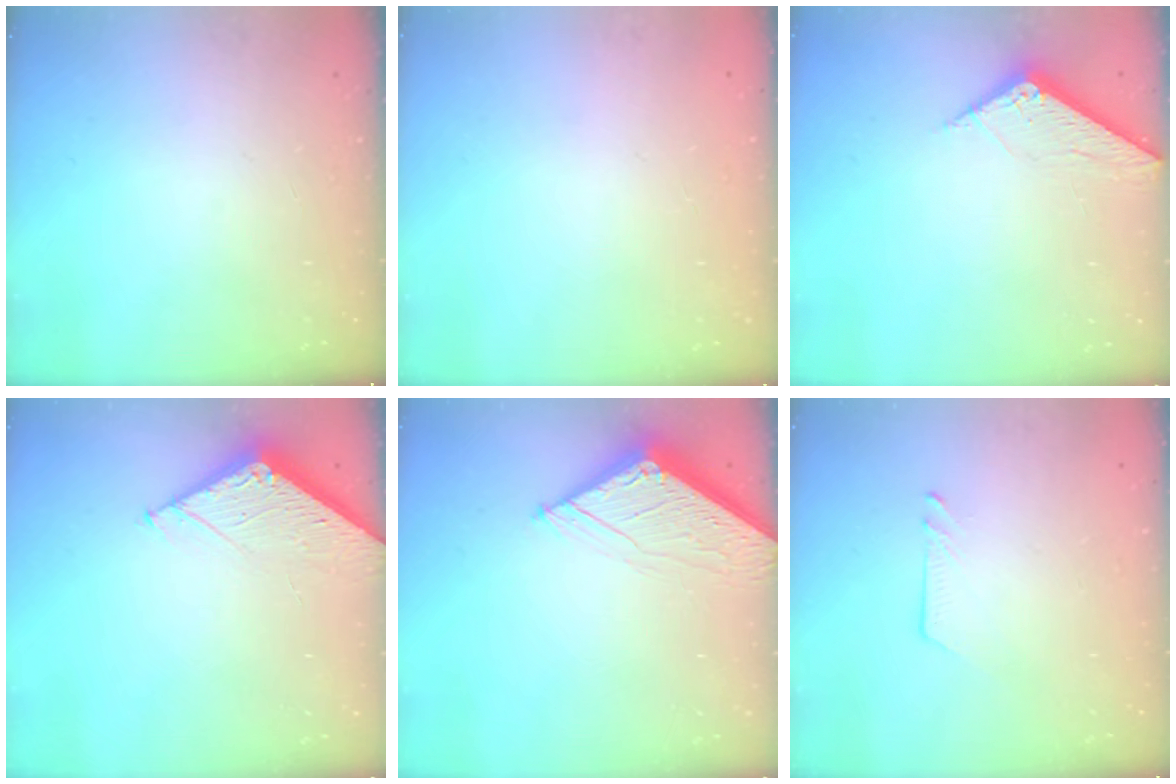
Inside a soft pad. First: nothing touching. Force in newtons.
{"total": 0.0}
{"total": 6.8, "press": 6.8, "slide": 0.5}
{"total": 4.3, "press": 4.2, "slide": 0.5}
{"total": 6.3, "press": 6.2, "slide": 0.9}
{"total": 3.2, "press": 3.2, "slide": 0.4}